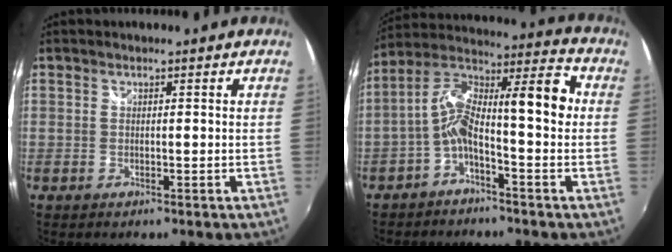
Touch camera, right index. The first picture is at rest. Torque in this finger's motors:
{"motor_torque": [0.55, -0.27, 0.83, 0.12]}